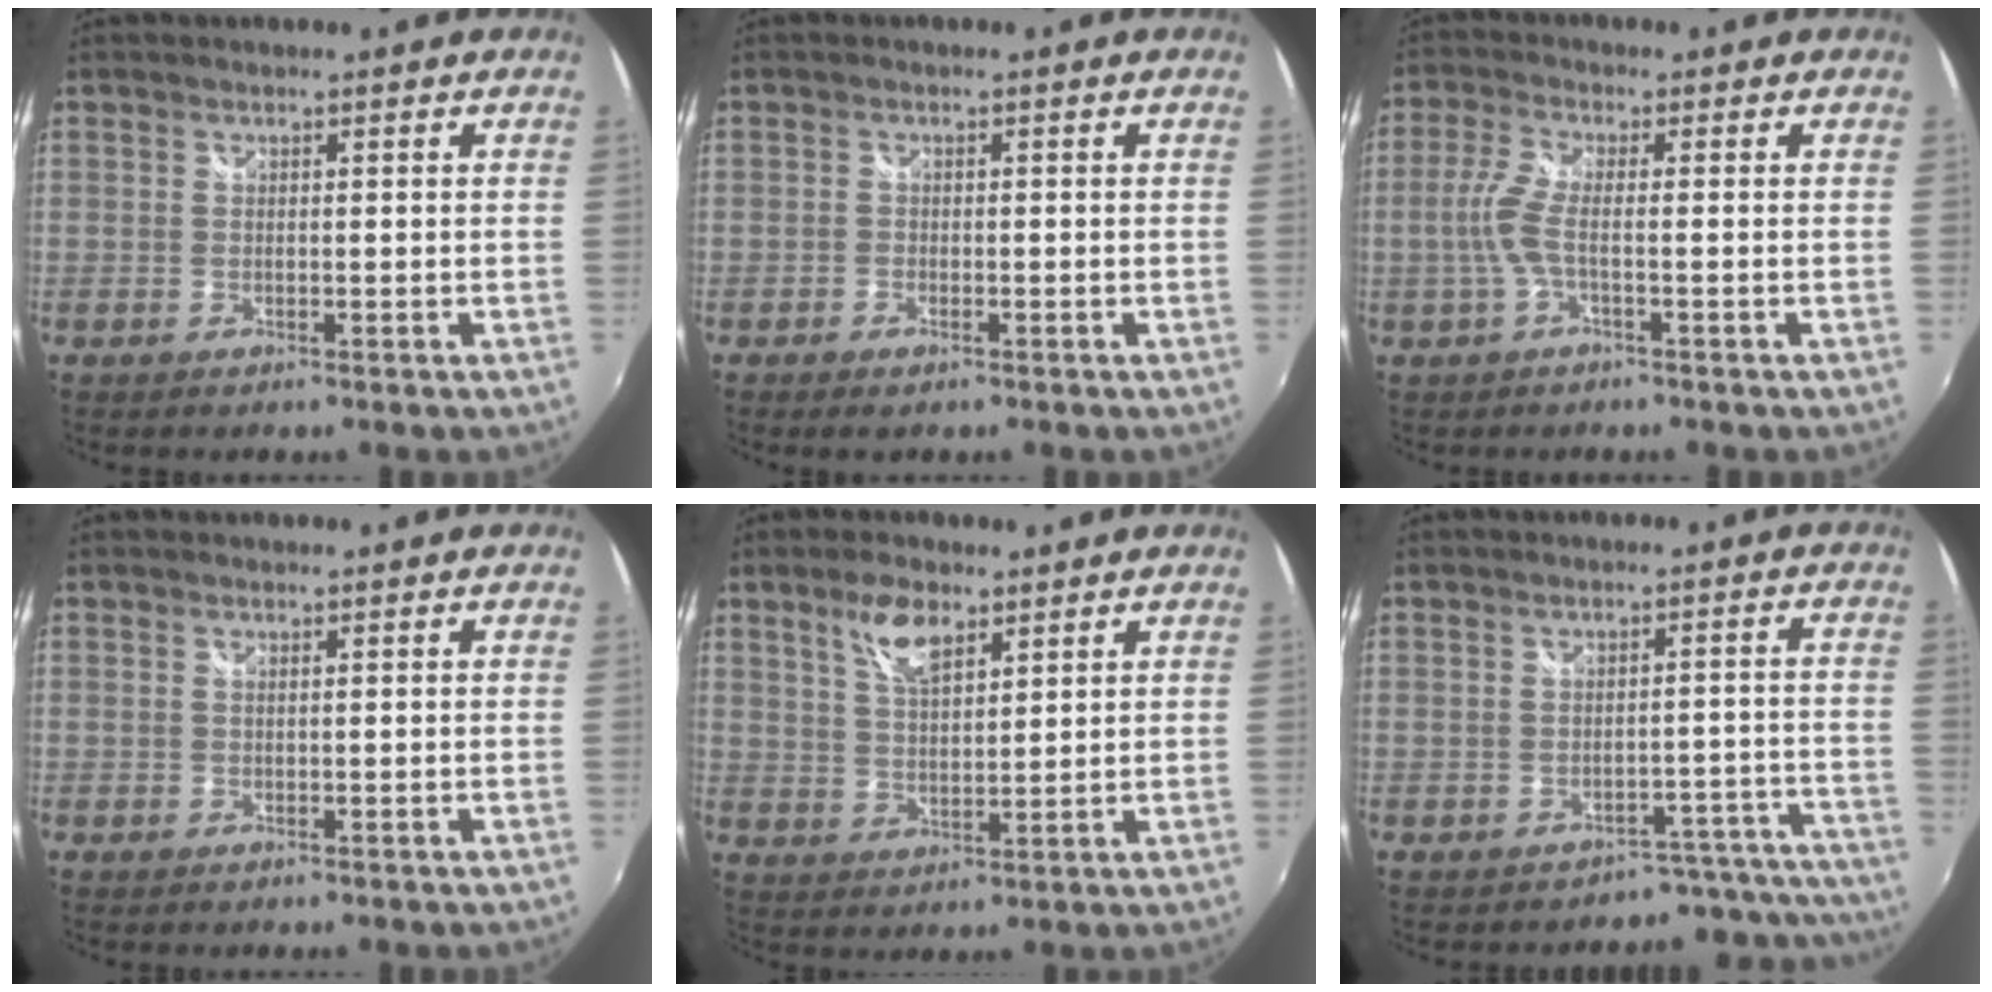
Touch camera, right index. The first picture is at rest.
{"total": 1.7, "force": [-1.2, 0.8, 0.9], "torque": [-0.023, -0.003, -0.024]}
{"total": 4.8, "force": [-1.2, 0.5, 4.6], "torque": [-0.111, -0.002, -0.022]}
{"total": 0.0}
{"total": 6.5, "force": [4.0, 2.6, 4.5], "torque": [-0.080, 0.008, 0.078]}
{"total": 10.2, "force": [-9.6, 3.6, -0.5], "torque": [0.039, 0.057, -0.113]}